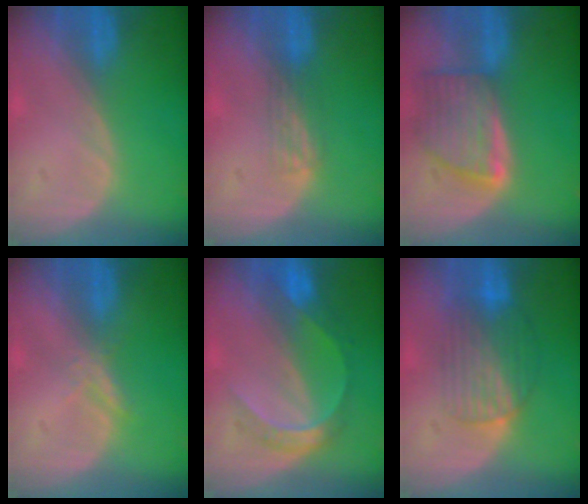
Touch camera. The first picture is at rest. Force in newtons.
{"total": 2.2, "press": 1.8, "slide": 1.2}
{"total": 7.9, "press": 7.2, "slide": 3.3}
{"total": 1.7, "press": 1.7, "slide": 0.1}
{"total": 6.5, "press": 5.6, "slide": 3.3}
{"total": 6.9, "press": 6.8, "slide": 1.3}